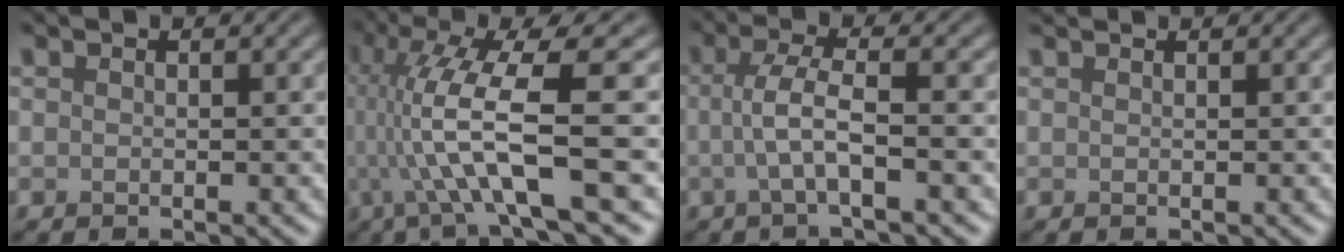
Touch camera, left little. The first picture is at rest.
{"total": 10.3, "force": [-0.8, 2.1, 10.1], "torque": [-0.172, 0.008, -0.015]}
{"total": 3.4, "force": [-0.8, 0.7, 3.2], "torque": [-0.063, 0.001, -0.016]}
{"total": 1.1, "force": [1.1, 0.1, 0.2], "torque": [-0.008, 0.004, 0.012]}